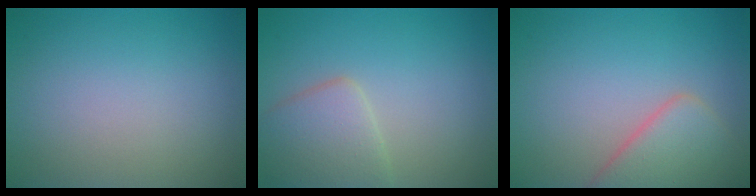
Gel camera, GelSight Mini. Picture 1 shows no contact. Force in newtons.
{"total": 3.7, "press": 3.7, "slide": 0.2}
{"total": 4.6, "press": 4.6, "slide": 0.2}